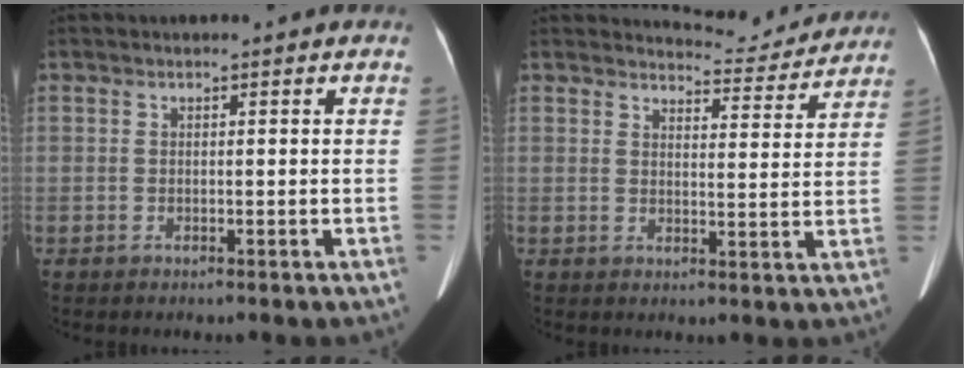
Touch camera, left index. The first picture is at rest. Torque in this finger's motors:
{"motor_torque": [0.92, -1.23, 0.00, 0.00]}